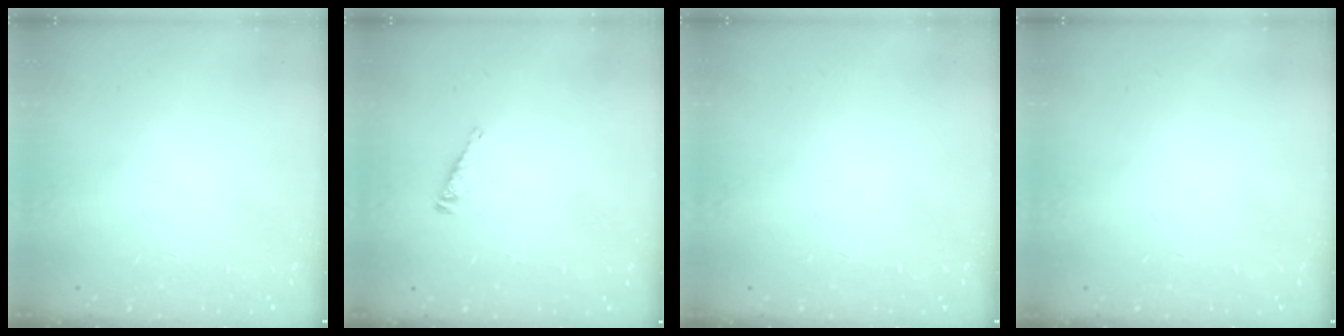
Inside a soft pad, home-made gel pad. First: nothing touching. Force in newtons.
{"total": 2.4, "press": 2.4, "slide": 0.4}
{"total": 0.0}
{"total": 0.0}